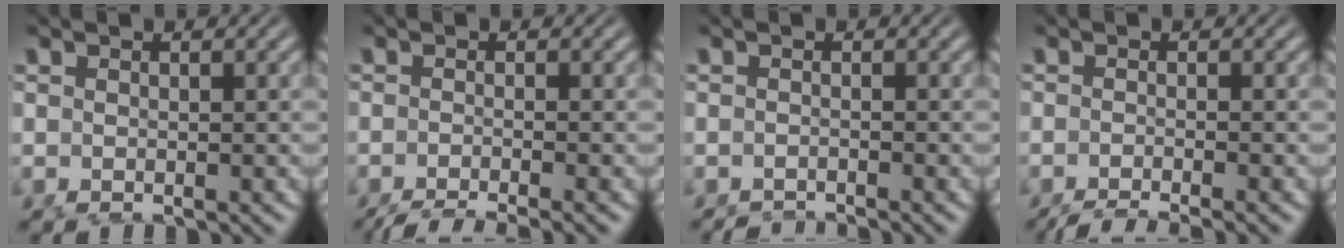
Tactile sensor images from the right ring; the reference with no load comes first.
{"total": 7.3, "force": [-6.6, 1.5, 2.6], "torque": [-0.029, -0.019, -0.095]}
{"total": 2.7, "force": [-2.7, -0.2, 0.3], "torque": [-0.002, -0.015, -0.037]}
{"total": 6.6, "force": [-6.0, 1.2, 2.4], "torque": [-0.025, -0.019, -0.086]}